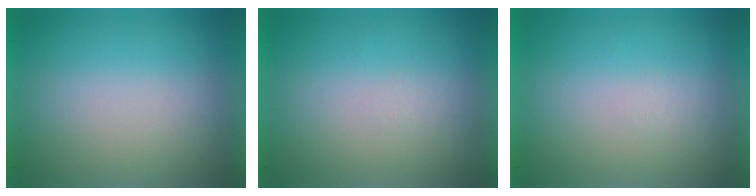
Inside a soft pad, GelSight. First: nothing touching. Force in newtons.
{"total": 1.0}
{"total": 1.0}